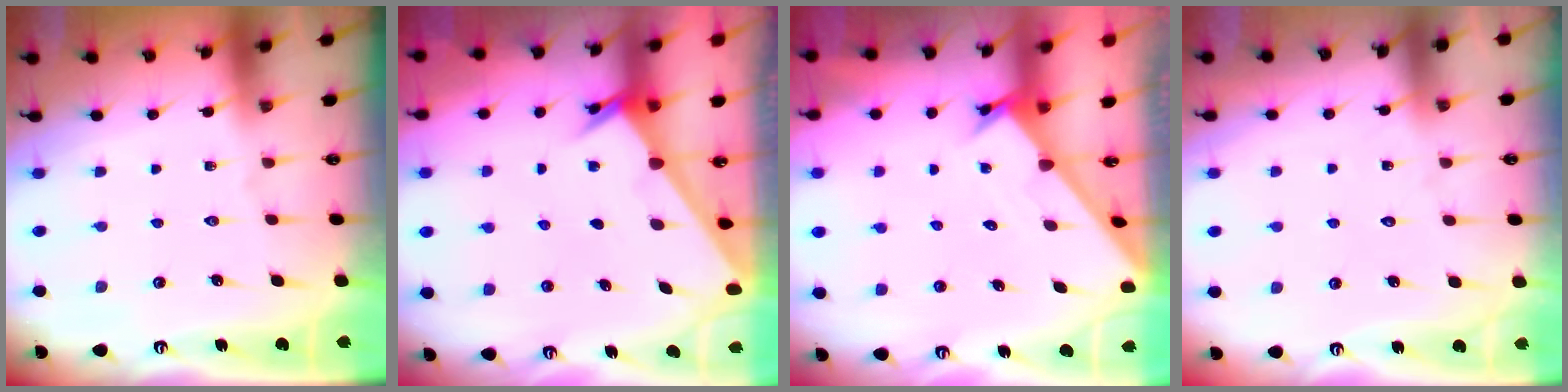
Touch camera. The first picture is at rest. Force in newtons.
{"total": 2.2, "press": 2.2, "slide": 0.2}
{"total": 1.6, "press": 1.6, "slide": 0.1}
{"total": 4.3, "press": 4.3, "slide": 0.4}